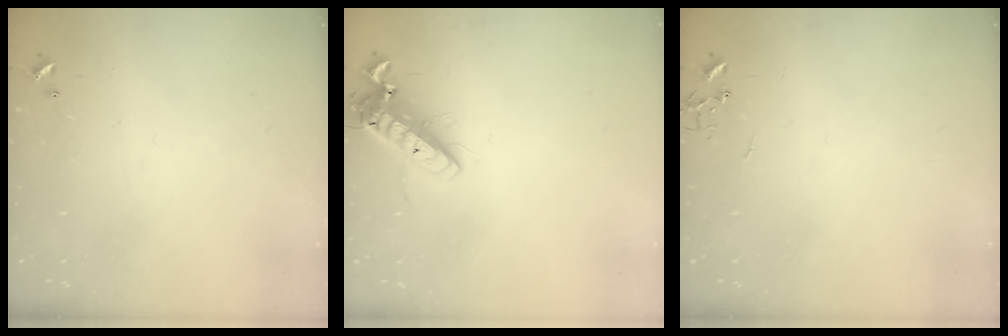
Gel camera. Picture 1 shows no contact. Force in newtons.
{"total": 14.7, "press": 14.4, "slide": 2.9}
{"total": 0.0}